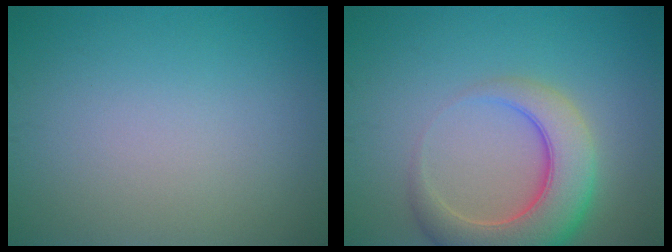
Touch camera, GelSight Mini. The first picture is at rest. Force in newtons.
{"total": 7.2, "press": 7.2, "slide": 0.6}